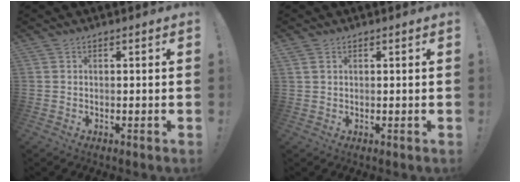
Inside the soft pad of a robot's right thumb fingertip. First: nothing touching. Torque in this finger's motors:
{"motor_torque": [-0.16, -0.06, 0.10, 0.17, 0.11]}